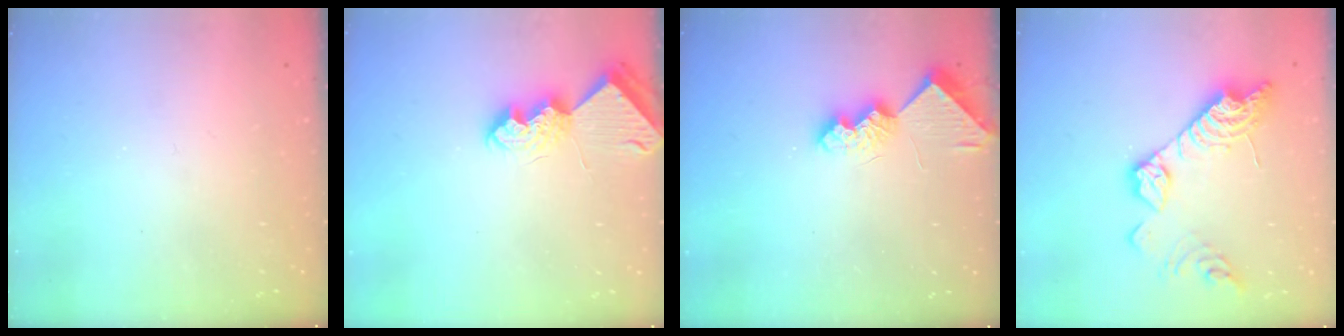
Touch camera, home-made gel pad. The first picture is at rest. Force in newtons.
{"total": 8.0, "press": 8.0, "slide": 0.3}
{"total": 8.6, "press": 8.6, "slide": 0.1}
{"total": 16.8, "press": 16.7, "slide": 1.1}